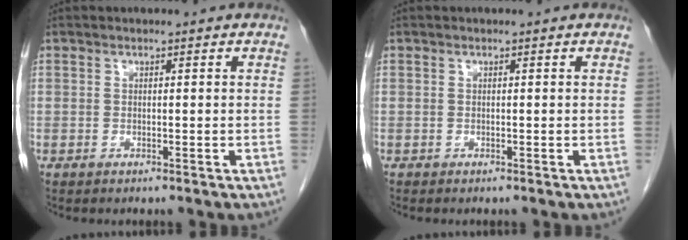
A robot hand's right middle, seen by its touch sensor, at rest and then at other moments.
{"total": 0.0}